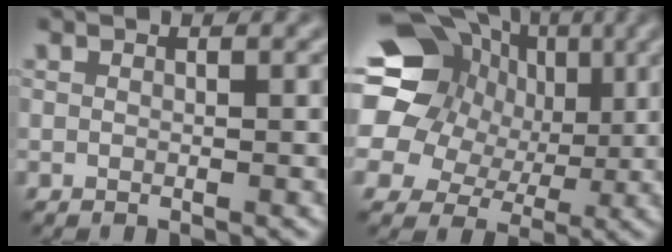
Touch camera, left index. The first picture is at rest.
{"total": 19.3, "force": [5.0, 16.3, 9.1], "torque": [-0.199, 0.030, 0.055]}